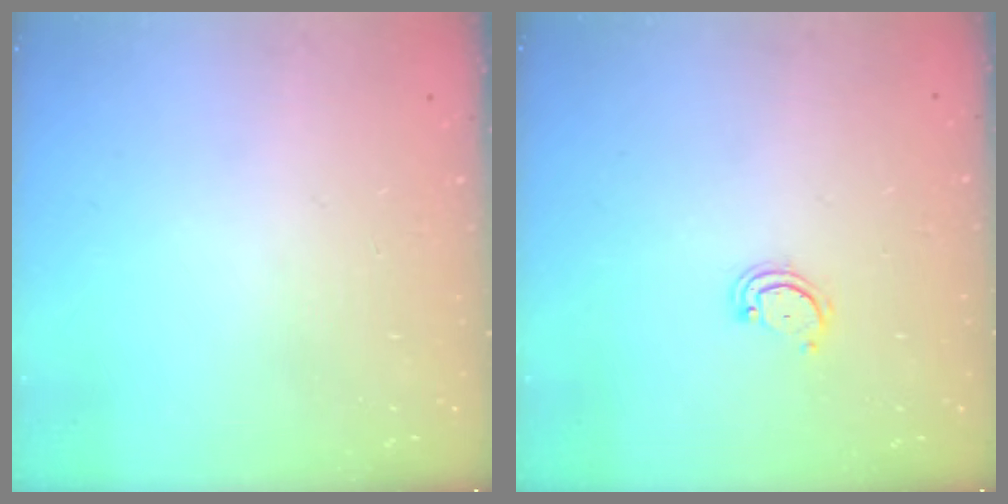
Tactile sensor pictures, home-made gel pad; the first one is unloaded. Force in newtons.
{"total": 2.6, "press": 2.6, "slide": 0.3}